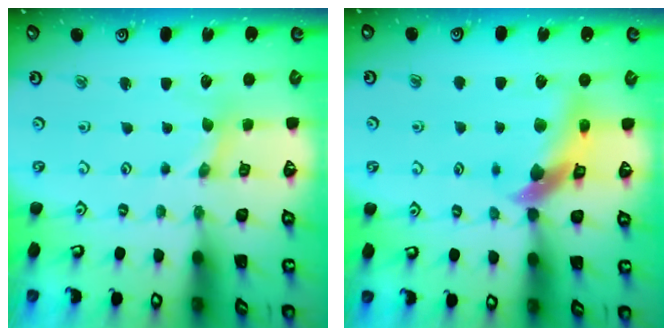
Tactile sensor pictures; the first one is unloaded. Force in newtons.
{"total": 10.8, "press": 10.6, "slide": 1.7}